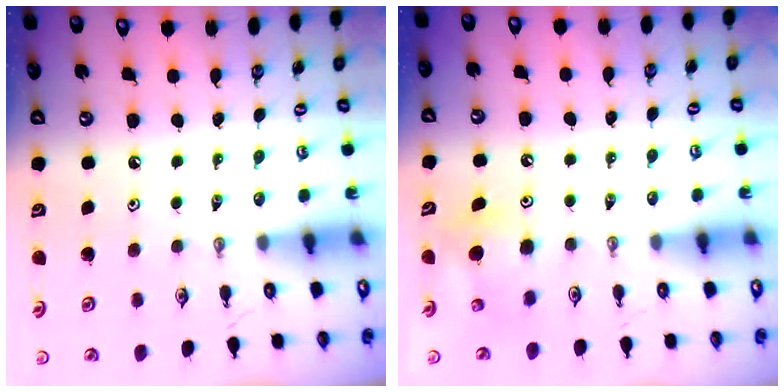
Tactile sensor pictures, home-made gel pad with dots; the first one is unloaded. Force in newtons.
{"total": 7.8, "press": 7.8, "slide": 0.9}